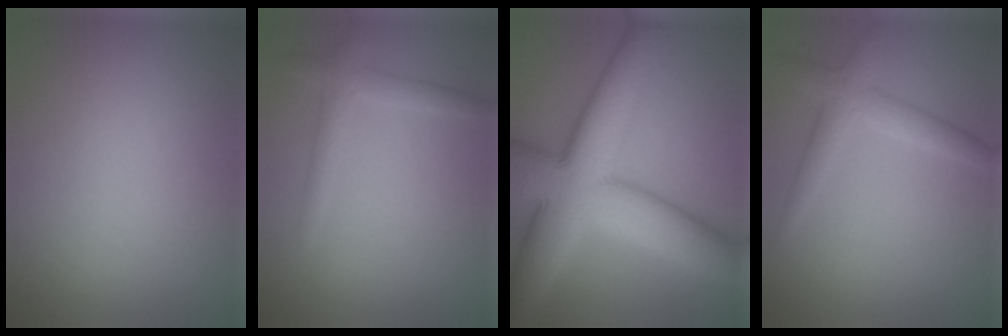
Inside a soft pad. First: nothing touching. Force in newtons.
{"total": 2.1, "press": 2.1, "slide": 0.1}
{"total": 11.9, "press": 11.9, "slide": 0.2}
{"total": 2.8, "press": 2.8, "slide": 0.0}